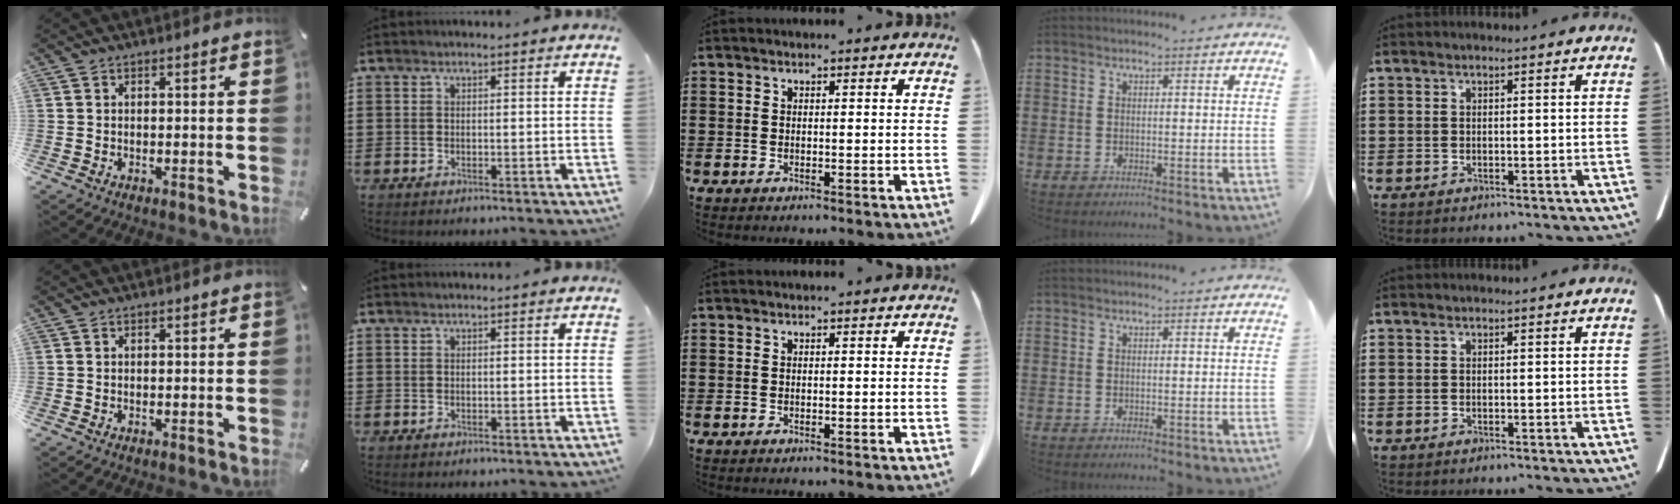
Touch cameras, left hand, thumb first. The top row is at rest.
{}